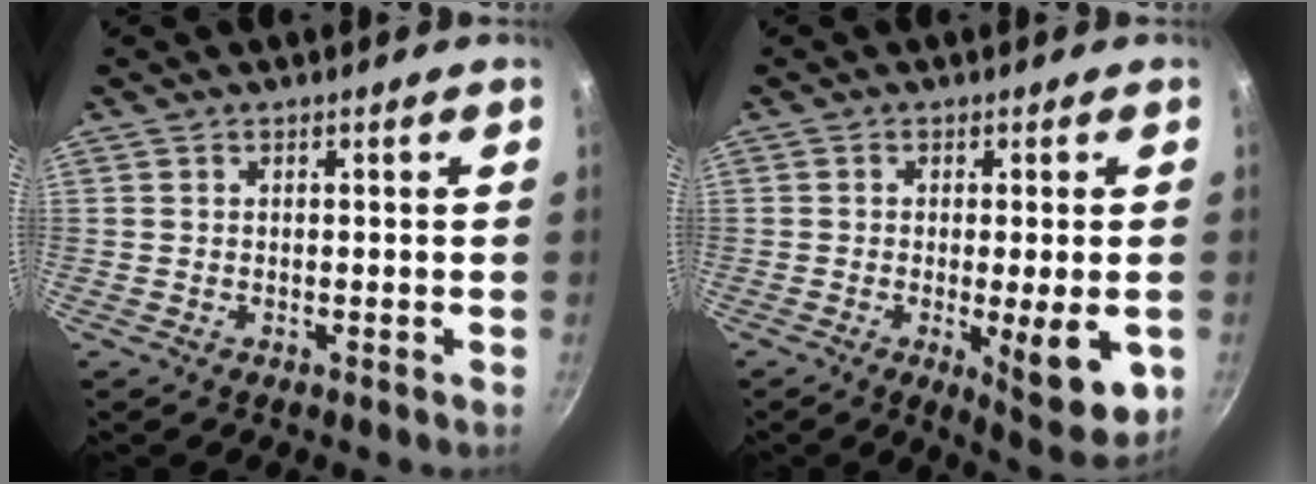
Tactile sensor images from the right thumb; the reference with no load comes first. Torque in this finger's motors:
{"motor_torque": [-0.12, 0.25, -0.17, -0.13, 0.07]}